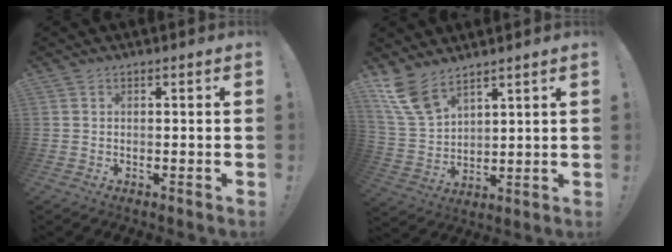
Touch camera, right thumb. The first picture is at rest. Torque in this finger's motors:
{"motor_torque": [0.04, 0.11, 0.68, 0.67, 0.02]}